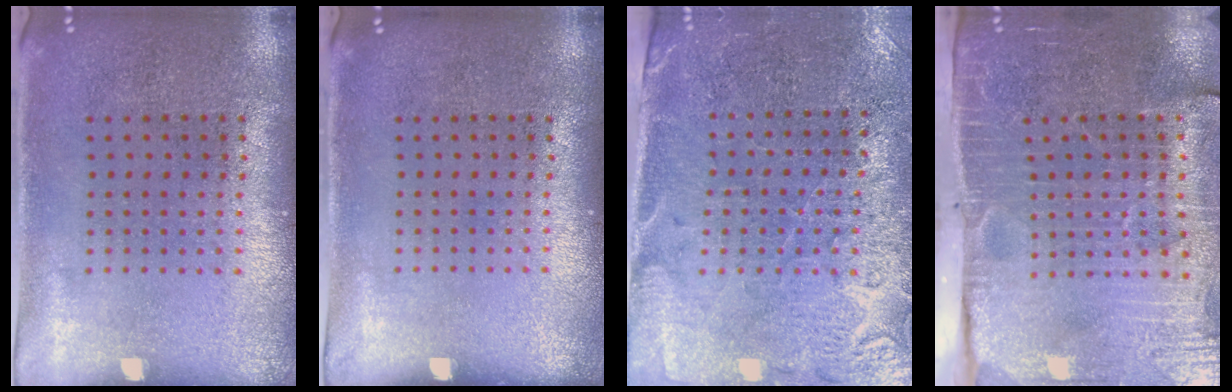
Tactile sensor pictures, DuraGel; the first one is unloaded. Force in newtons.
{"total": 0.0}
{"total": 3.0, "press": 2.9, "slide": 0.9}
{"total": 3.9, "press": 3.6, "slide": 1.4}